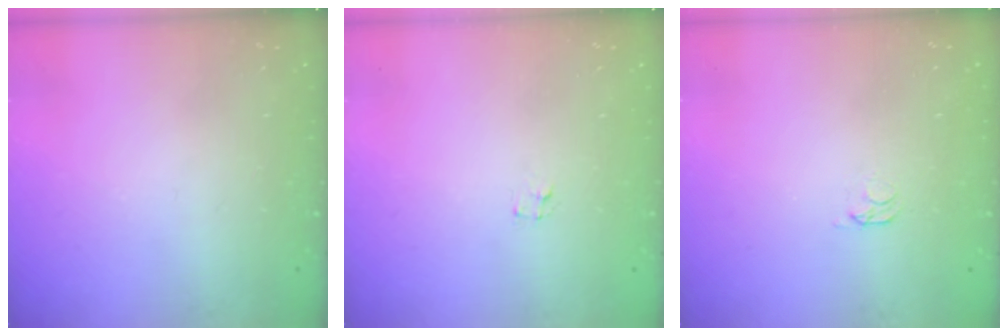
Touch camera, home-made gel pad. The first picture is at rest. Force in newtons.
{"total": 1.2, "press": 1.2, "slide": 0.1}
{"total": 1.6, "press": 1.6, "slide": 0.4}